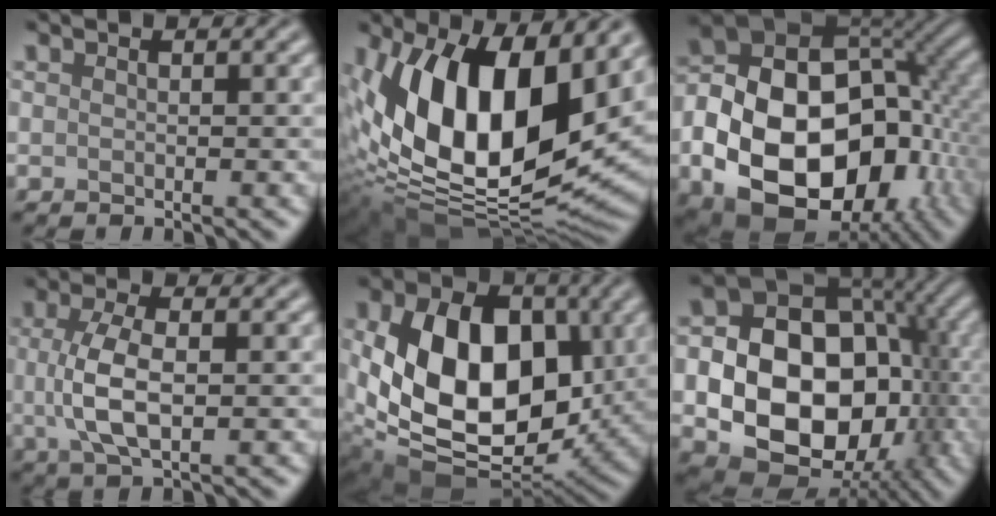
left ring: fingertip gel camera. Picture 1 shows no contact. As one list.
[{"total": 16.8, "force": [4.3, 8.7, 13.8], "torque": [-0.245, 0.005, 0.061]}, {"total": 19.1, "force": [-5.0, 13.1, 12.9], "torque": [-0.218, -0.017, -0.077]}, {"total": 4.6, "force": [0.1, 1.8, 4.3], "torque": [-0.098, 0.003, 0.000]}, {"total": 12.7, "force": [1.1, 8.6, 9.3], "torque": [-0.168, -0.014, 0.026]}, {"total": 16.3, "force": [-2.3, 12.6, 10.2], "torque": [-0.125, -0.019, -0.042]}]